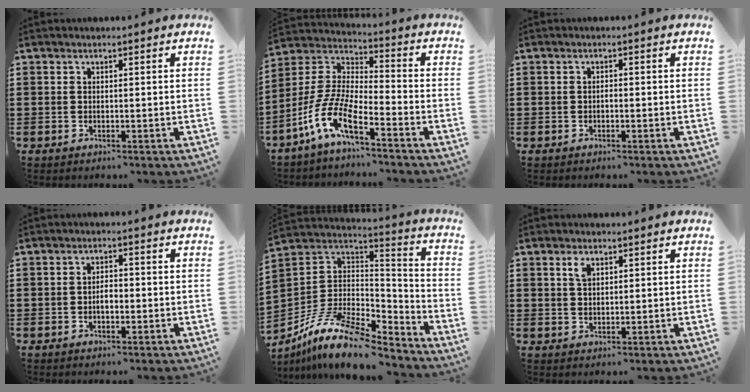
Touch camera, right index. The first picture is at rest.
{"total": 9.1, "force": [-6.6, 1.8, 5.9], "torque": [-0.162, -0.025, -0.142]}
{"total": 0.8, "force": [-0.4, 0.3, 0.6], "torque": [-0.014, -0.004, -0.006]}
{"total": 2.2, "force": [-0.6, 0.9, 1.9], "torque": [-0.036, 0.004, -0.012]}
{"total": 13.6, "force": [-9.7, 5.0, 8.1], "torque": [-0.168, 0.026, -0.182]}
{"total": 2.1, "force": [1.1, 1.1, 1.4], "torque": [-0.033, 0.005, 0.019]}